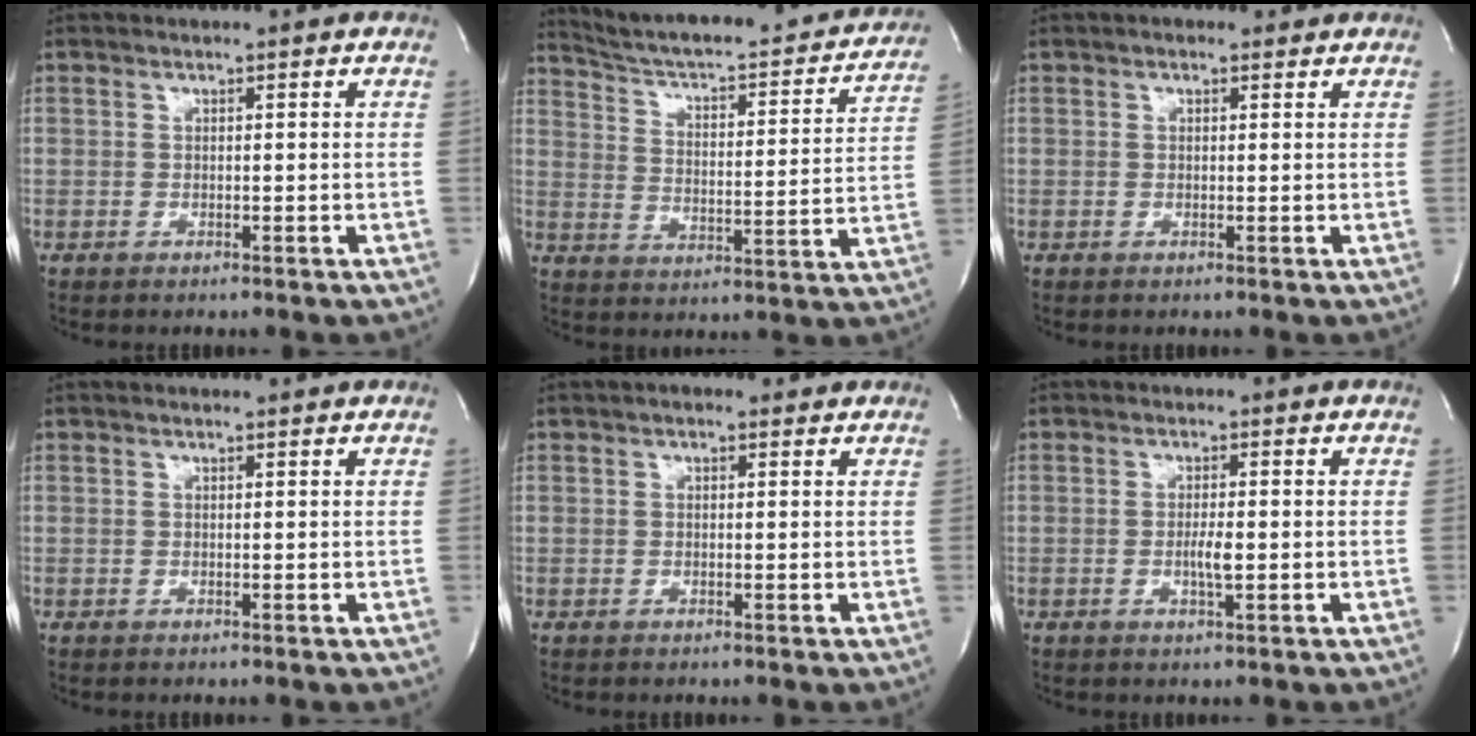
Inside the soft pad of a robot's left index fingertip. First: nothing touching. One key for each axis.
{"total": 24.8, "fx": 22.5, "fy": 4.3, "fz": 9.4, "tx": -0.141, "ty": -0.033, "tz": 0.293}
{"total": 1.8, "fx": 1.2, "fy": 1.0, "fz": 0.8, "tx": -0.016, "ty": 0.015, "tz": 0.011}
{"total": 1.0, "fx": 0.9, "fy": 0.1, "fz": 0.3, "tx": -0.011, "ty": 0.009, "tz": 0.013}
{"total": 2.1, "fx": 1.4, "fy": 1.2, "fz": 1.1, "tx": -0.018, "ty": 0.017, "tz": 0.014}
{"total": 2.5, "fx": -0.5, "fy": 0.3, "fz": 2.4, "tx": -0.049, "ty": -0.003, "tz": -0.008}